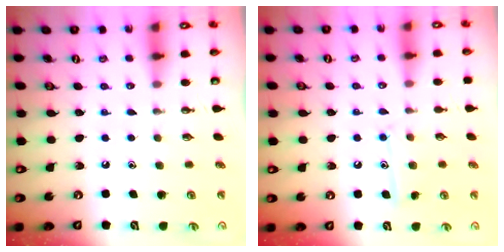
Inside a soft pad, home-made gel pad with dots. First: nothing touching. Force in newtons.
{"total": 8.8, "press": 8.8, "slide": 0.6}